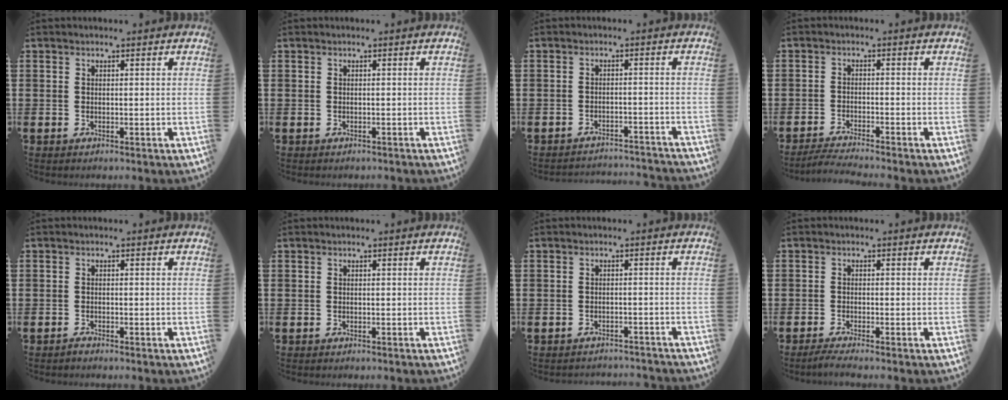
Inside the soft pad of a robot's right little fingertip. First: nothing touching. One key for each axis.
{"total": 0.0}
{"total": 2.0, "fx": -2.0, "fy": -0.1, "fz": -0.1, "tx": -0.004, "ty": 0.005, "tz": -0.044}
{"total": 2.1, "fx": -1.9, "fy": -0.2, "fz": 0.8, "tx": -0.012, "ty": 0.003, "tz": -0.038}
{"total": 0.6, "fx": -0.6, "fy": 0.0, "fz": 0.0, "tx": -0.003, "ty": -0.003, "tz": -0.012}
{"total": 0.0}
{"total": 1.3, "fx": -1.3, "fy": -0.1, "fz": -0.1, "tx": -0.003, "ty": 0.004, "tz": -0.028}
{"total": 1.4, "fx": -1.0, "fy": 0.0, "fz": 0.9, "tx": -0.015, "ty": -0.001, "tz": -0.018}